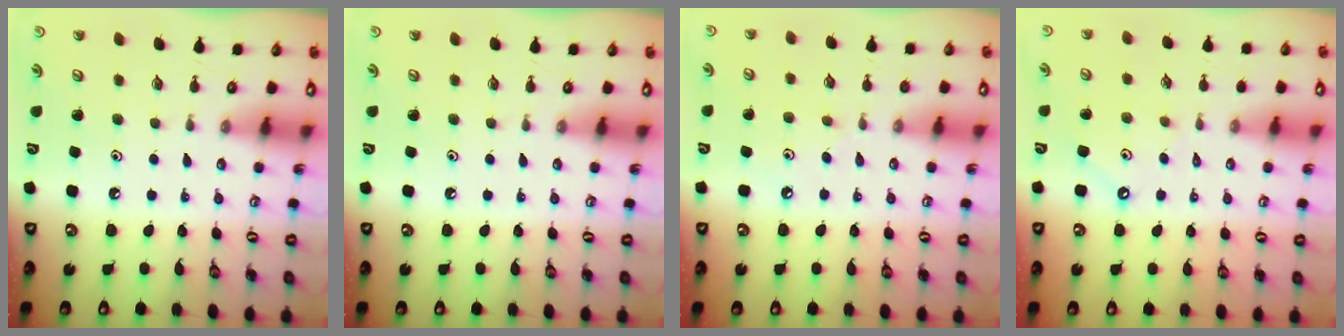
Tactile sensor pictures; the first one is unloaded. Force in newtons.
{"total": 0.0}
{"total": 4.6, "press": 4.6, "slide": 0.7}
{"total": 2.6, "press": 2.6, "slide": 0.4}